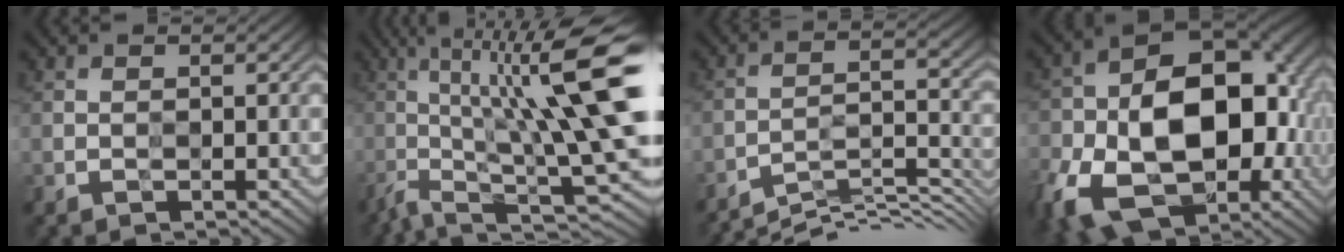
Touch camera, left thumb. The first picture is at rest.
{"total": 16.7, "force": [-0.9, 3.0, 16.4], "torque": [-0.257, 0.010, -0.007]}
{"total": 9.7, "force": [-8.5, 1.4, 4.5], "torque": [-0.085, 0.009, -0.133]}
{"total": 19.2, "force": [-5.0, 12.6, 13.6], "torque": [-0.244, -0.049, -0.073]}